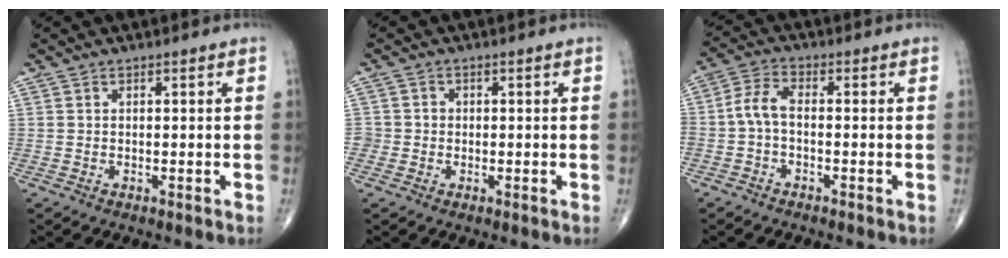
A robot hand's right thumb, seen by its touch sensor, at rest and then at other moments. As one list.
[{"total": 2.4, "force": [-0.5, 2.3, 0.1], "torque": [0.019, 0.010, -0.013]}, {"total": 4.9, "force": [-1.2, 2.5, 4.0], "torque": [-0.086, 0.021, -0.034]}]